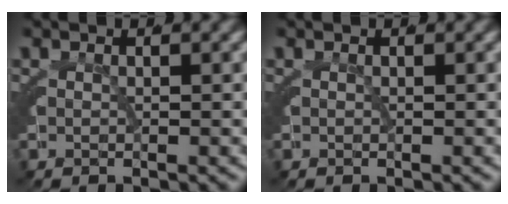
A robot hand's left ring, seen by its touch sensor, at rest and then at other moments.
{"total": 0.0}